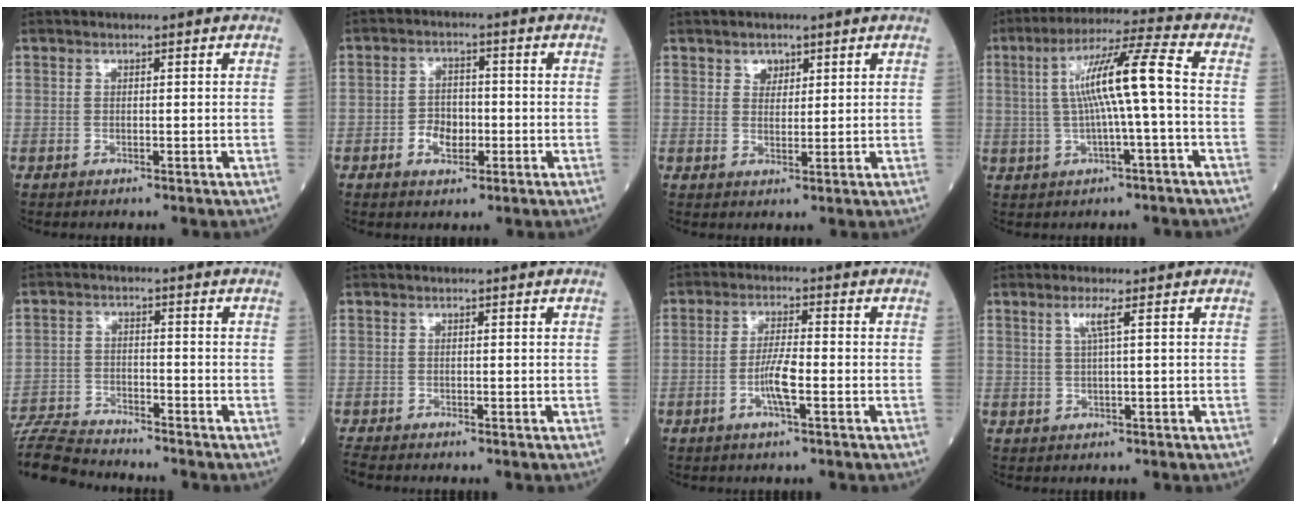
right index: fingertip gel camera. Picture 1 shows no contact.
{"total": 4.3, "force": [-1.5, 2.8, 2.9], "torque": [-0.048, 0.007, -0.025]}
{"total": 2.1, "force": [1.3, 1.5, 0.7], "torque": [-0.009, -0.001, 0.020]}
{"total": 10.4, "force": [0.2, -0.5, 10.4], "torque": [-0.187, 0.022, 0.003]}
{"total": 9.7, "force": [-9.5, 0.0, 1.6], "torque": [-0.031, -0.008, -0.177]}
{"total": 1.3, "force": [-1.3, 0.0, 0.1], "torque": [-0.008, -0.006, -0.026]}
{"total": 4.8, "force": [-1.7, 0.4, 4.4], "torque": [-0.089, -0.001, -0.034]}
{"total": 2.2, "force": [0.8, -0.5, 2.0], "torque": [-0.047, 0.002, 0.017]}